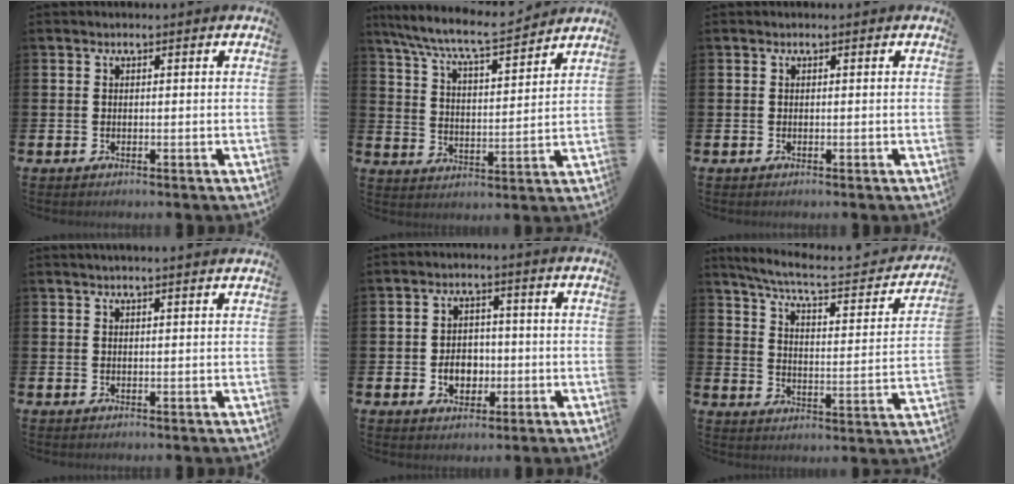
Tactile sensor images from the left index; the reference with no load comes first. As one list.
[{"total": 8.3, "force": [7.8, 0.8, 2.9], "torque": [-0.085, -0.052, 0.135]}, {"total": 0.0}, {"total": 1.4, "force": [1.3, -0.2, 0.4], "torque": [0.002, -0.005, 0.022]}, {"total": 4.3, "force": [-1.0, 3.3, 2.5], "torque": [-0.035, 0.000, -0.025]}, {"total": 6.7, "force": [5.7, 1.4, 3.2], "torque": [-0.086, -0.039, 0.089]}]